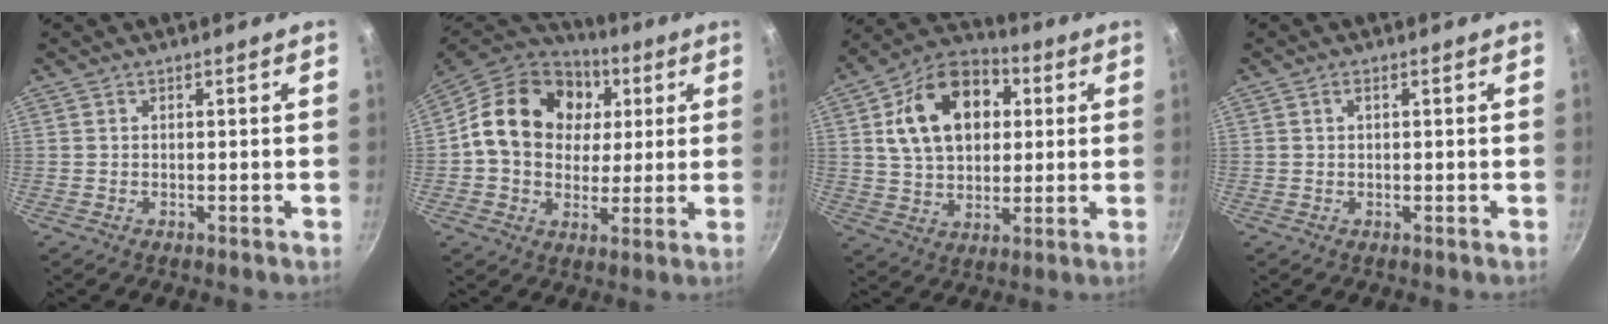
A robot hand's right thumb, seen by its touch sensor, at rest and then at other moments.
{"total": 20.3, "force": [4.1, 16.1, 11.6], "torque": [-0.186, 0.017, 0.057]}
{"total": 18.3, "force": [4.5, 12.8, 12.4], "torque": [-0.179, 0.016, 0.064]}
{"total": 0.9, "force": [0.3, 0.5, 0.7], "torque": [-0.012, 0.004, 0.005]}